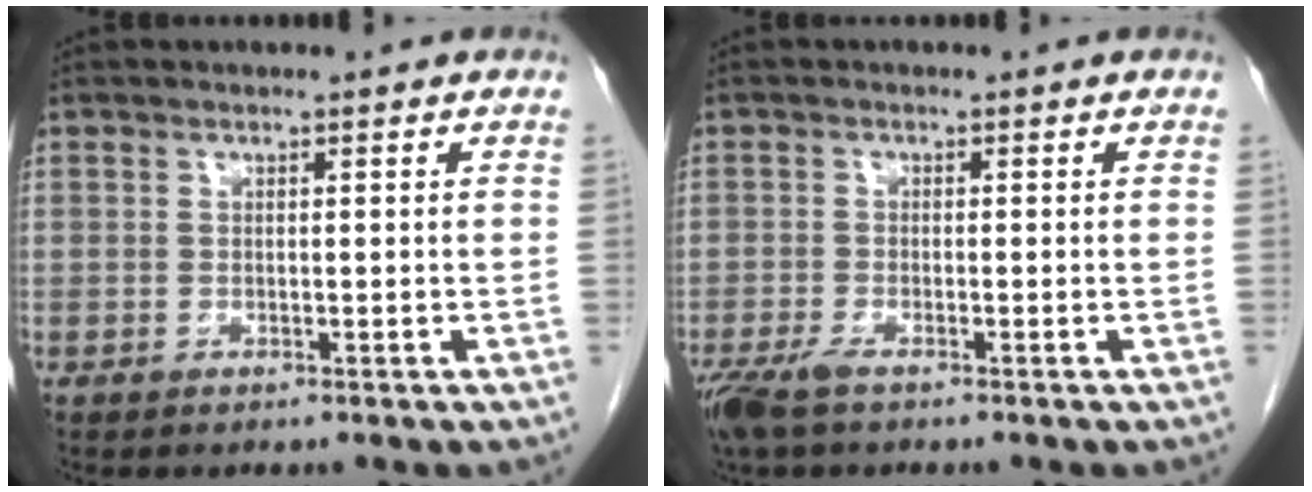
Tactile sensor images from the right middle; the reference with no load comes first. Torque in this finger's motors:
{"motor_torque": [0.46, -0.36, 0.04, 0.01]}